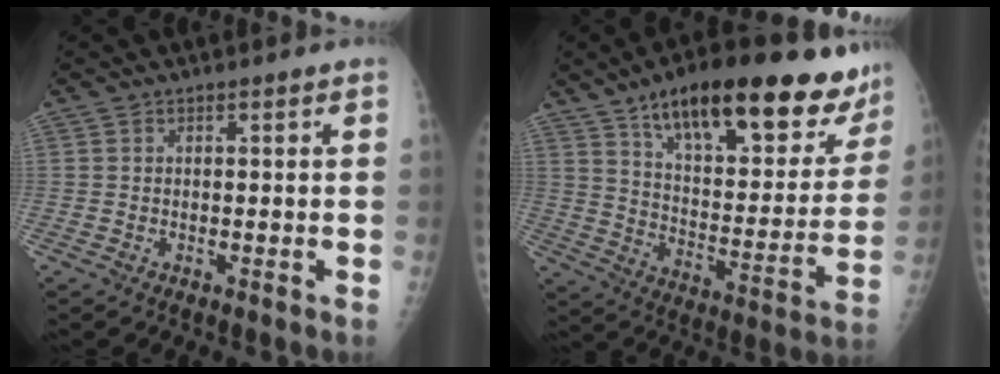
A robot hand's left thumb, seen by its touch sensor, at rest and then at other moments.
{"total": 29.0, "force": [19.3, 10.2, 19.0], "torque": [-0.240, -0.051, 0.285]}